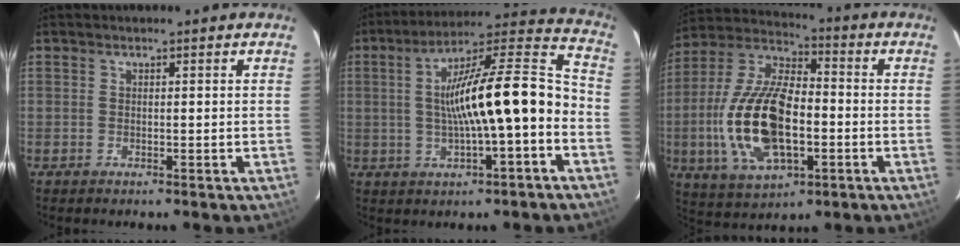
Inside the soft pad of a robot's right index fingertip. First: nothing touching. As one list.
[{"total": 18.3, "force": [-2.6, 3.4, 17.8], "torque": [-0.274, 0.036, -0.035]}, {"total": 20.1, "force": [-3.9, 9.6, 17.2], "torque": [-0.363, -0.002, -0.067]}]